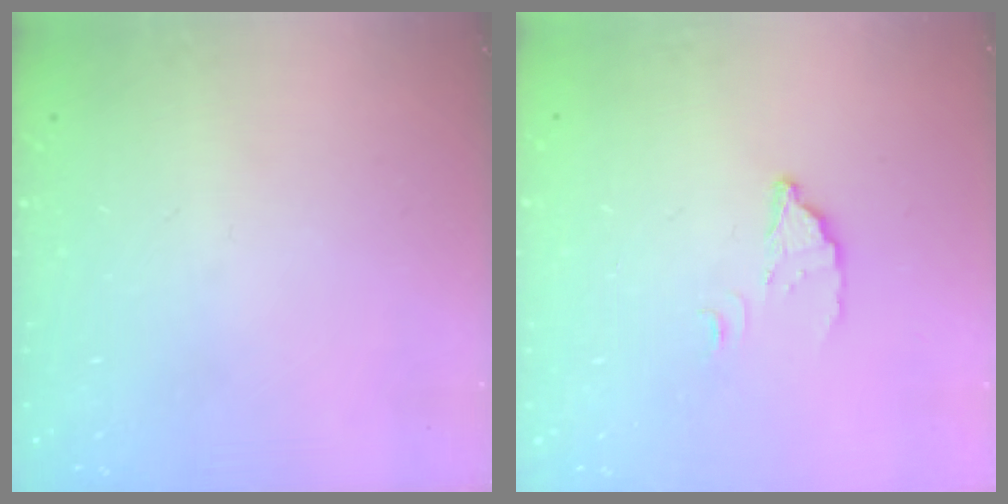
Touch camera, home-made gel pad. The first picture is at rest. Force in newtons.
{"total": 2.8, "press": 2.7, "slide": 0.2}